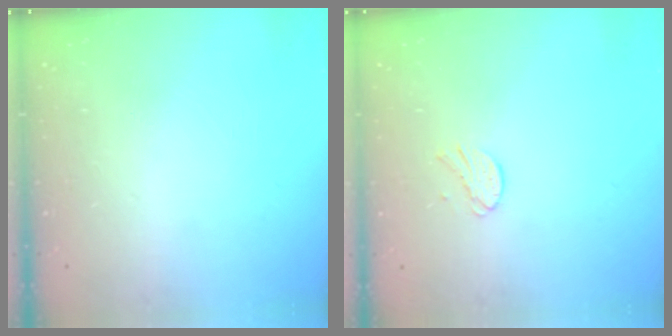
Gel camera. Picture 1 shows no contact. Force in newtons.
{"total": 5.6, "press": 5.6, "slide": 0.3}